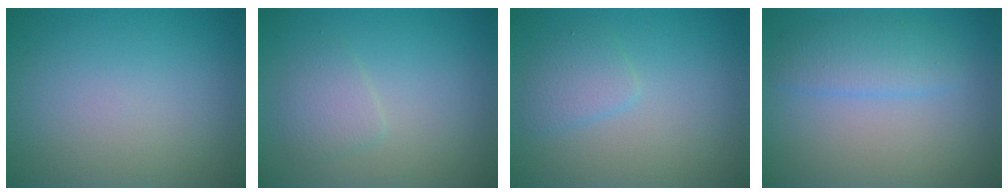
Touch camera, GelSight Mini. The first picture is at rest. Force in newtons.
{"total": 1.8, "press": 1.8, "slide": 0.1}
{"total": 1.9, "press": 1.9, "slide": 0.0}
{"total": 2.6, "press": 2.6, "slide": 0.1}